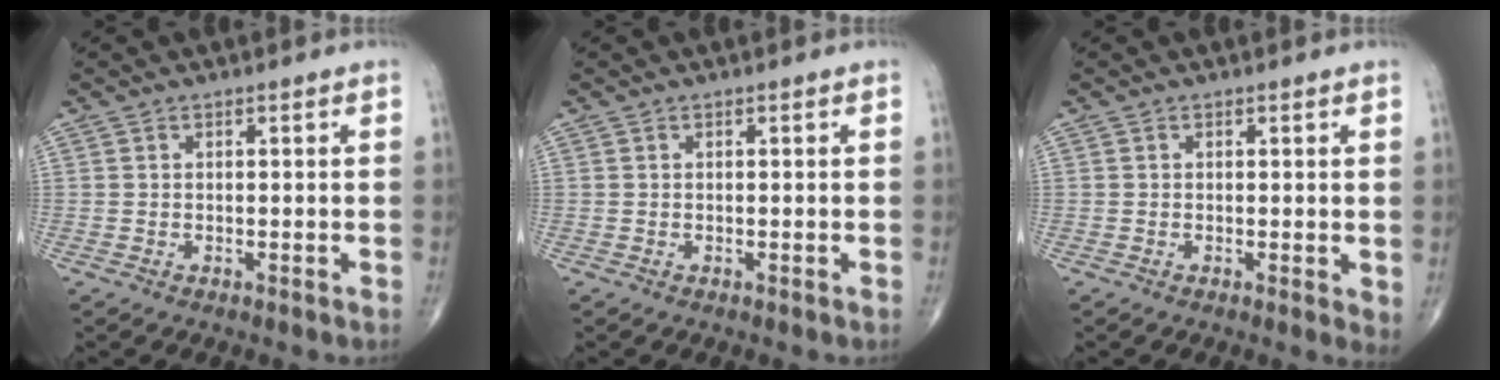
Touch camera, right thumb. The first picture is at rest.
{"total": 0.0}
{"total": 2.1, "force": [0.1, 0.8, 1.9], "torque": [-0.025, -0.008, -0.002]}